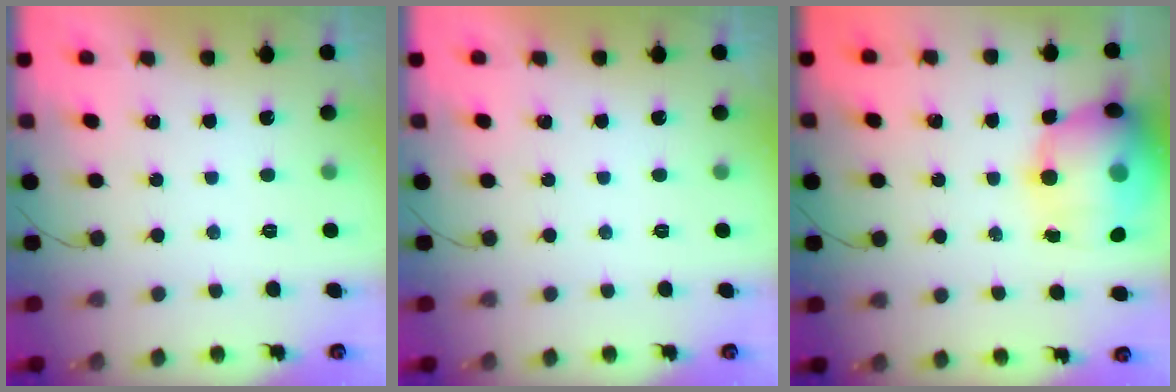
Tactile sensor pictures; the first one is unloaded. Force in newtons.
{"total": 0.0}
{"total": 20.0, "press": 17.8, "slide": 9.1}